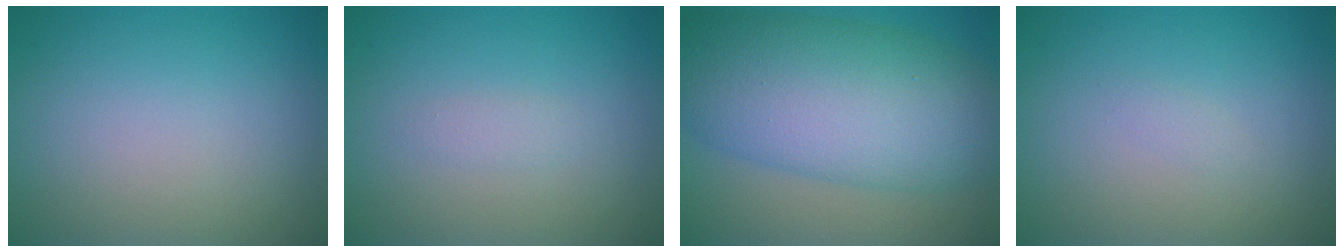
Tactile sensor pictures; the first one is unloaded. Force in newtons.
{"total": 0.9, "press": 0.9, "slide": 0.0}
{"total": 11.8, "press": 11.8, "slide": 0.1}
{"total": 0.6, "press": 0.6, "slide": 0.0}